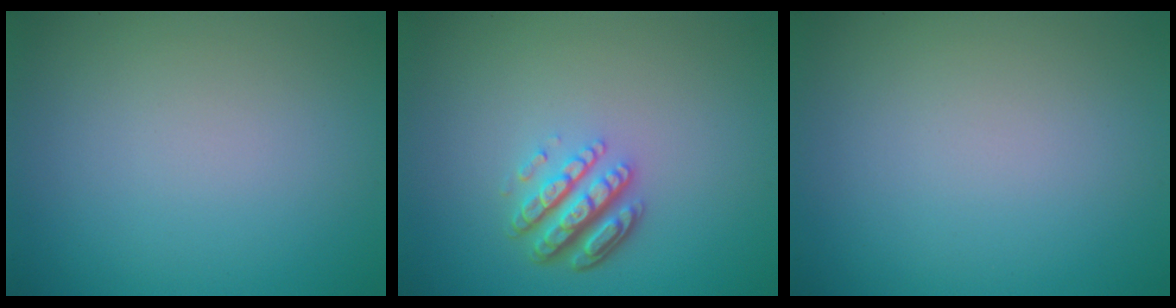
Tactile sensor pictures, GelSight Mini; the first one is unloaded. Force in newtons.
{"total": 4.5, "press": 3.3, "slide": 3.1}
{"total": 0.0}